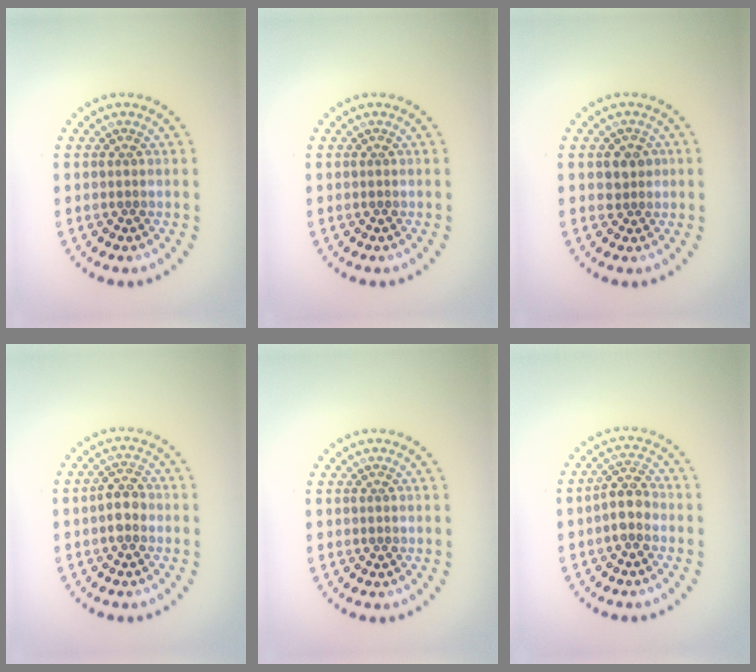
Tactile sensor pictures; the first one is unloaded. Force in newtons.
{"total": 0.0}
{"total": 1.7, "press": 1.6, "slide": 0.7}
{"total": 1.9, "press": 1.8, "slide": 0.6}
{"total": 0.0}
{"total": 2.4, "press": 2.0, "slide": 1.3}